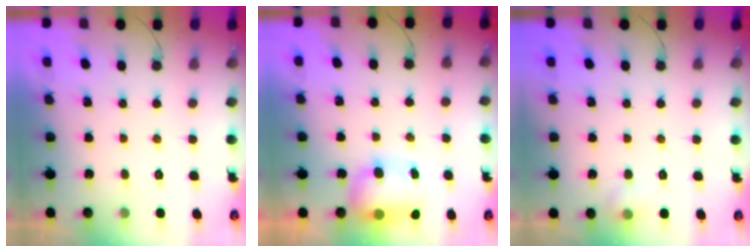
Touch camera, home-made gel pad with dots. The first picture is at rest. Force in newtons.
{"total": 7.8, "press": 7.7, "slide": 1.1}
{"total": 5.3, "press": 5.1, "slide": 1.2}